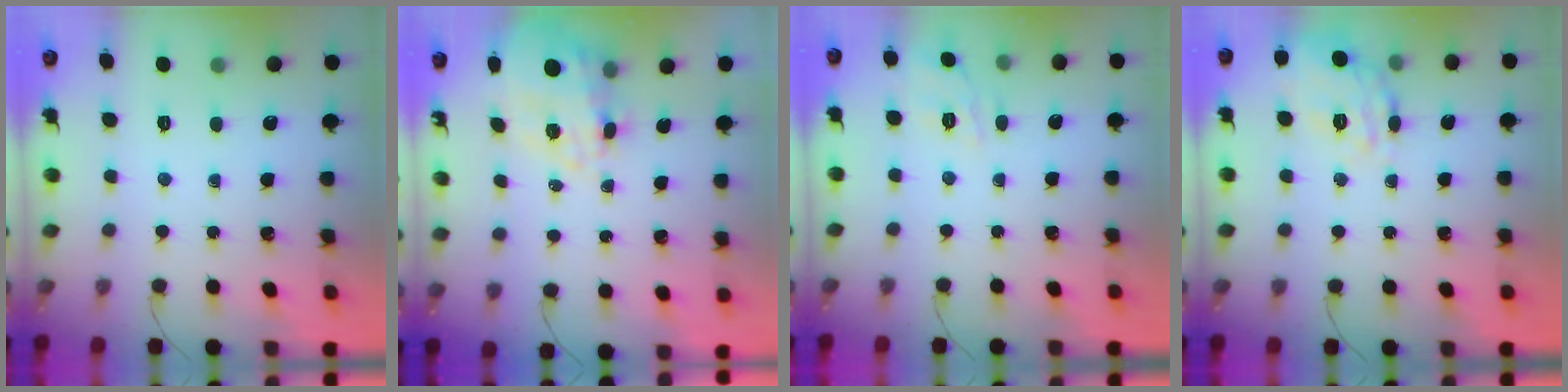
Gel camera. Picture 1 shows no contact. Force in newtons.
{"total": 12.4, "press": 12.2, "slide": 2.6}
{"total": 8.7, "press": 8.6, "slide": 1.5}
{"total": 16.5, "press": 16.5, "slide": 0.5}